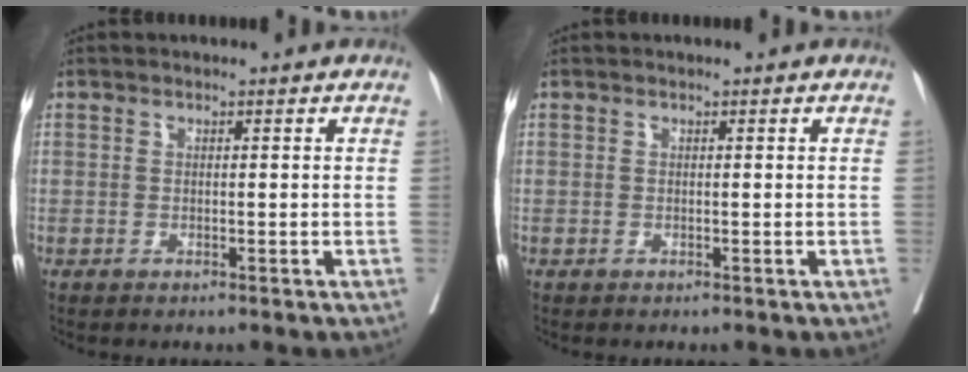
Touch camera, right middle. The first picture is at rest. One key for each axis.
{"total": 0.0}